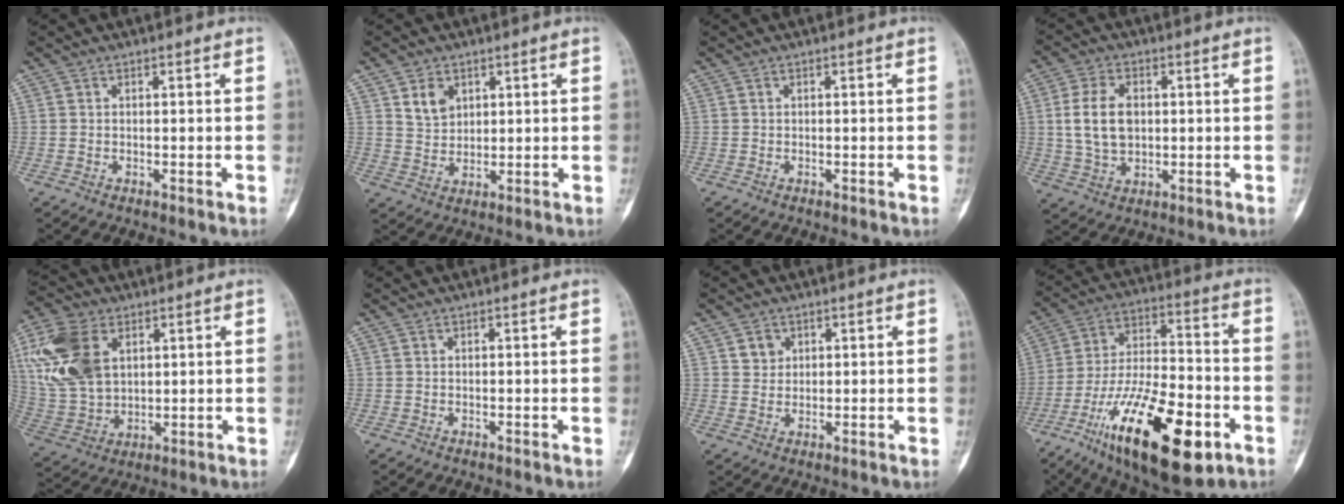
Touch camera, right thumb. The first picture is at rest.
{"total": 5.0, "force": [2.4, 3.6, 2.4], "torque": [-0.026, -0.019, 0.050]}
{"total": 0.0}
{"total": 9.2, "force": [1.0, 6.1, 6.9], "torque": [-0.125, 0.000, 0.025]}
{"total": 16.6, "force": [5.4, 11.0, 11.2], "torque": [-0.234, -0.010, 0.111]}
{"total": 0.0}
{"total": 2.9, "force": [1.3, 2.5, 0.7], "torque": [0.002, -0.007, 0.021]}
{"total": 25.5, "force": [-11.4, 9.8, 20.5], "torque": [-0.366, 0.046, -0.186]}